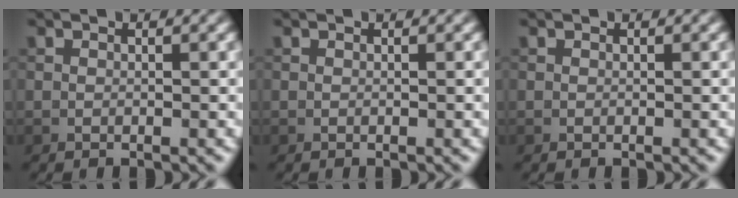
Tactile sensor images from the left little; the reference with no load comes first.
{"total": 0.0}
{"total": 0.0}